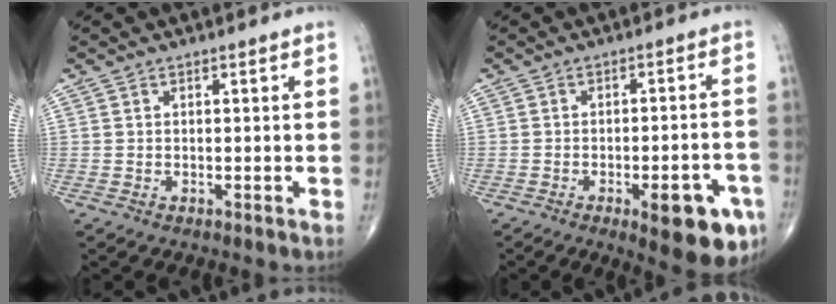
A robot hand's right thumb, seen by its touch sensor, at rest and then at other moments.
{"total": 12.1, "force": [-5.5, 3.9, 10.1], "torque": [-0.109, 0.017, -0.064]}